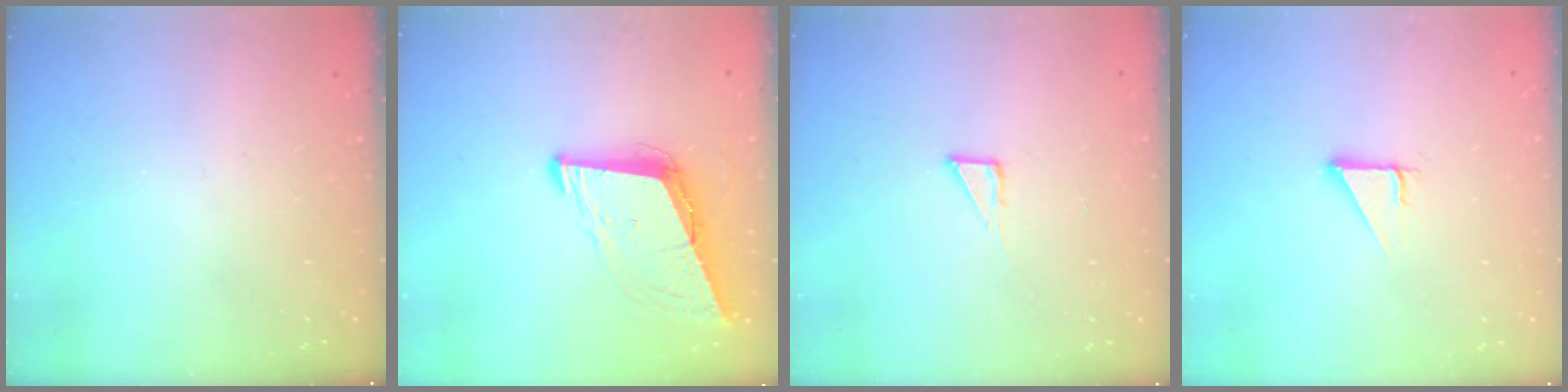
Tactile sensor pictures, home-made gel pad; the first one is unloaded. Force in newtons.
{"total": 9.1, "press": 8.3, "slide": 3.7}
{"total": 3.6, "press": 3.6, "slide": 0.3}
{"total": 2.7, "press": 2.7, "slide": 0.3}